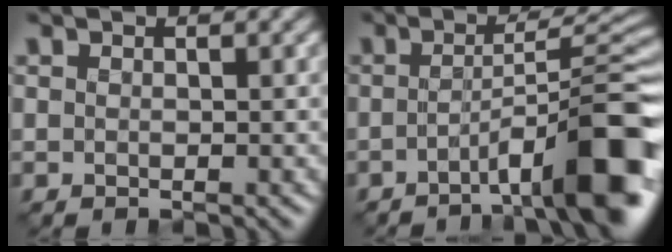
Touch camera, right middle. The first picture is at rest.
{"total": 7.3, "force": [-3.8, 0.2, 6.2], "torque": [-0.085, 0.021, -0.075]}